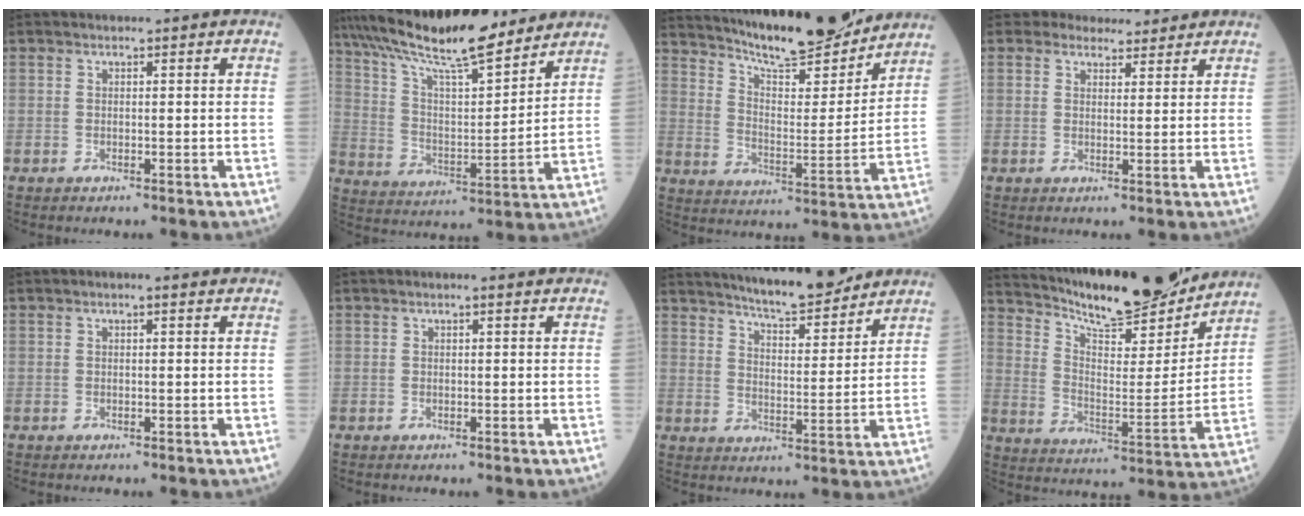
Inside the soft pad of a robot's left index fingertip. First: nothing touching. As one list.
[{"total": 18.5, "force": [15.8, 2.4, 9.3], "torque": [-0.168, 0.012, 0.273]}, {"total": 17.7, "force": [16.1, 1.9, 7.2], "torque": [-0.120, -0.016, 0.246]}, {"total": 5.1, "force": [4.6, 2.1, 0.2], "torque": [0.007, 0.007, 0.056]}, {"total": 1.4, "force": [0.7, 0.4, 1.1], "torque": [-0.022, 0.009, 0.008]}, {"total": 1.1, "force": [0.6, 0.3, 0.9], "torque": [-0.018, 0.007, 0.006]}, {"total": 11.7, "force": [10.5, 1.4, 4.9], "torque": [-0.076, -0.003, 0.159]}, {"total": 19.5, "force": [17.9, 2.4, 7.5], "torque": [-0.131, -0.024, 0.273]}]